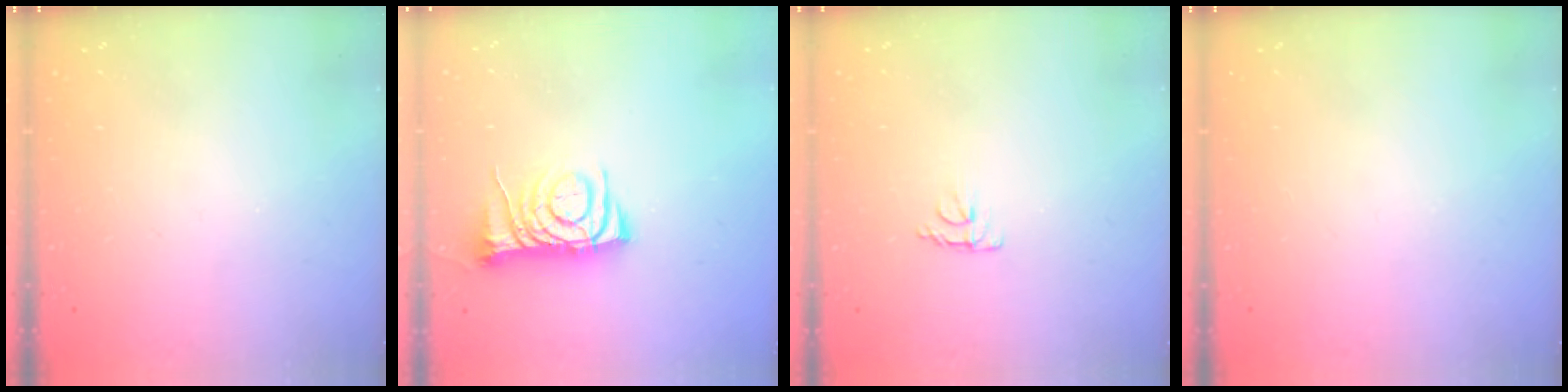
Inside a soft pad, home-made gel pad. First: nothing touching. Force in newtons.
{"total": 7.8, "press": 7.7, "slide": 1.0}
{"total": 4.1, "press": 4.0, "slide": 0.7}
{"total": 0.0}